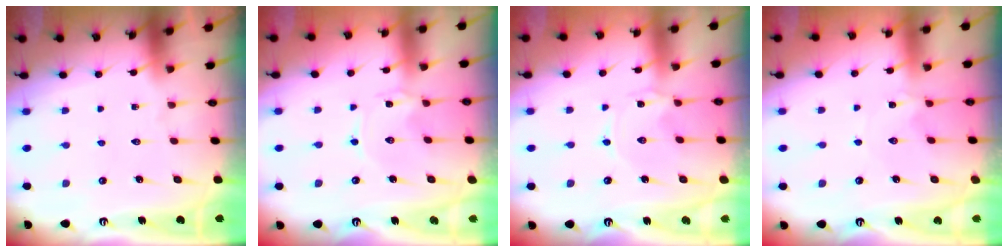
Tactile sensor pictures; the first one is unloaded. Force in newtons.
{"total": 0.0}
{"total": 0.0}
{"total": 0.6, "press": 0.6, "slide": 0.3}